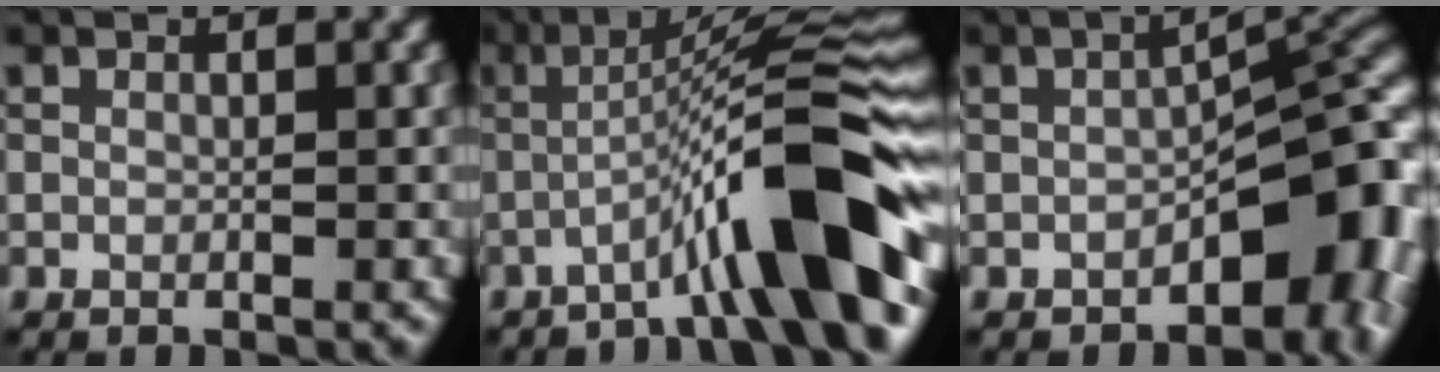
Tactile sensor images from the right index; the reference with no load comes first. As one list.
[{"total": 10.6, "force": [-4.4, 1.4, 9.6], "torque": [-0.129, 0.028, -0.077]}, {"total": 7.7, "force": [-3.0, 3.6, 6.1], "torque": [-0.054, 0.010, -0.050]}]